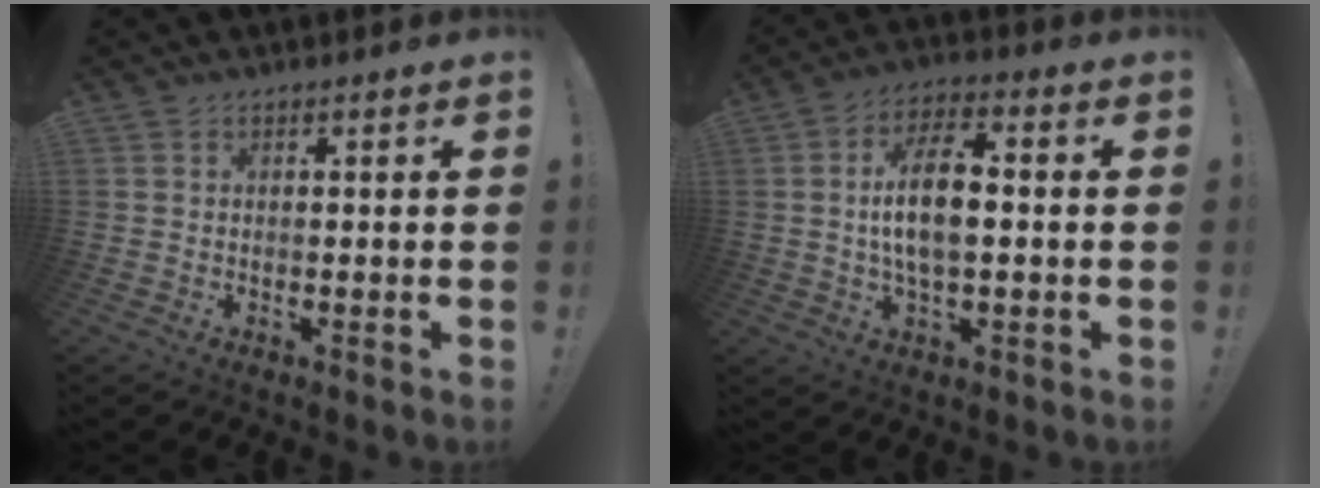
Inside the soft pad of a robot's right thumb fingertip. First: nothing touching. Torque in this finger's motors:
{"motor_torque": [0.13, 0.60, 0.55, 0.49, 0.17]}